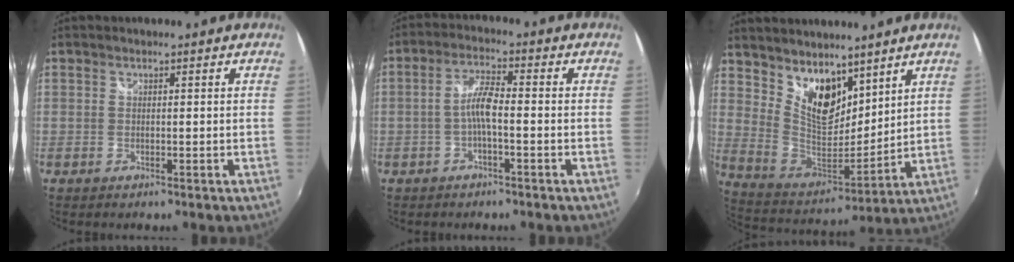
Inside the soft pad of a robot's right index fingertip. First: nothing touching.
{"total": 4.5, "force": [-1.5, 0.8, 4.2], "torque": [-0.087, 0.011, -0.030]}
{"total": 12.8, "force": [9.2, 6.5, 6.3], "torque": [-0.112, 0.000, 0.181]}